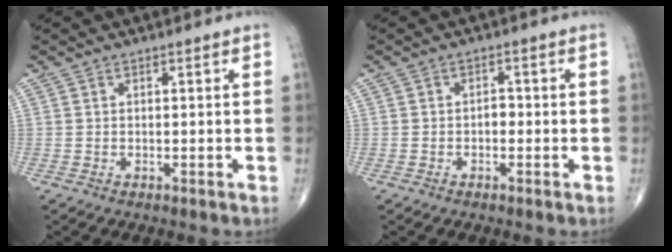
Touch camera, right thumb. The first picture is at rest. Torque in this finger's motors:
{"motor_torque": [0.43, 0.60, 0.49, 0.05, -0.01]}